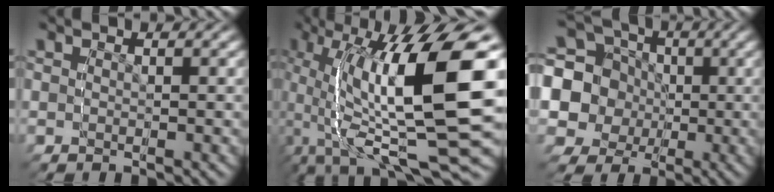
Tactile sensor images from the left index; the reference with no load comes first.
{"total": 12.0, "force": [2.0, 4.2, 11.1], "torque": [-0.186, 0.035, 0.030]}
{"total": 14.2, "force": [0.2, 12.5, 6.6], "torque": [-0.140, -0.043, 0.007]}